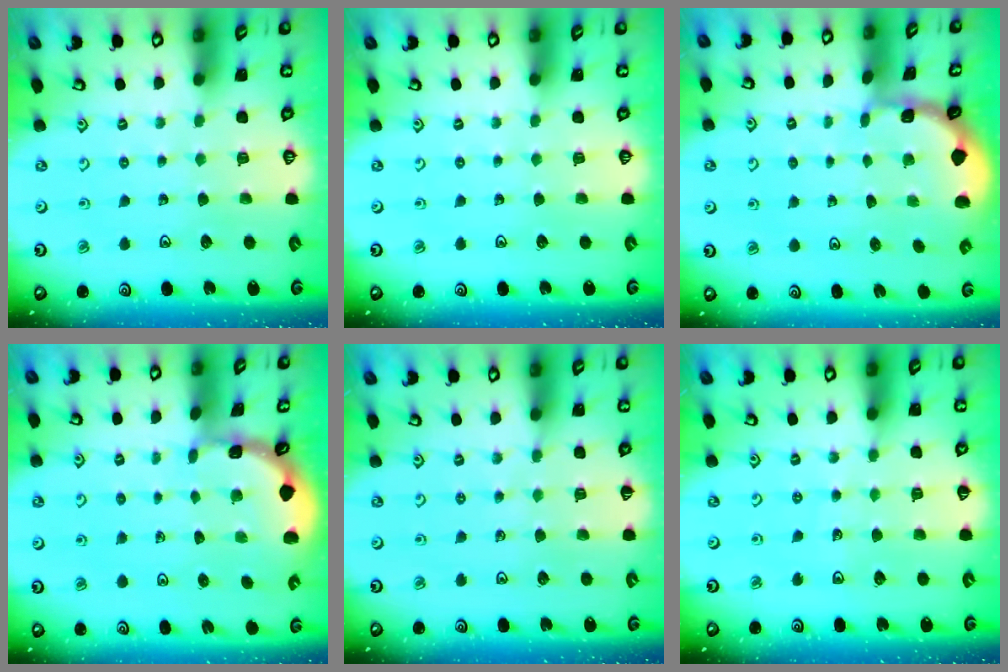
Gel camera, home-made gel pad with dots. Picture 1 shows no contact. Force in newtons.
{"total": 0.0}
{"total": 1.1, "press": 1.1, "slide": 0.1}
{"total": 0.8, "press": 0.8, "slide": 0.2}
{"total": 4.3, "press": 4.3, "slide": 0.7}
{"total": 2.9, "press": 2.1, "slide": 2.1}